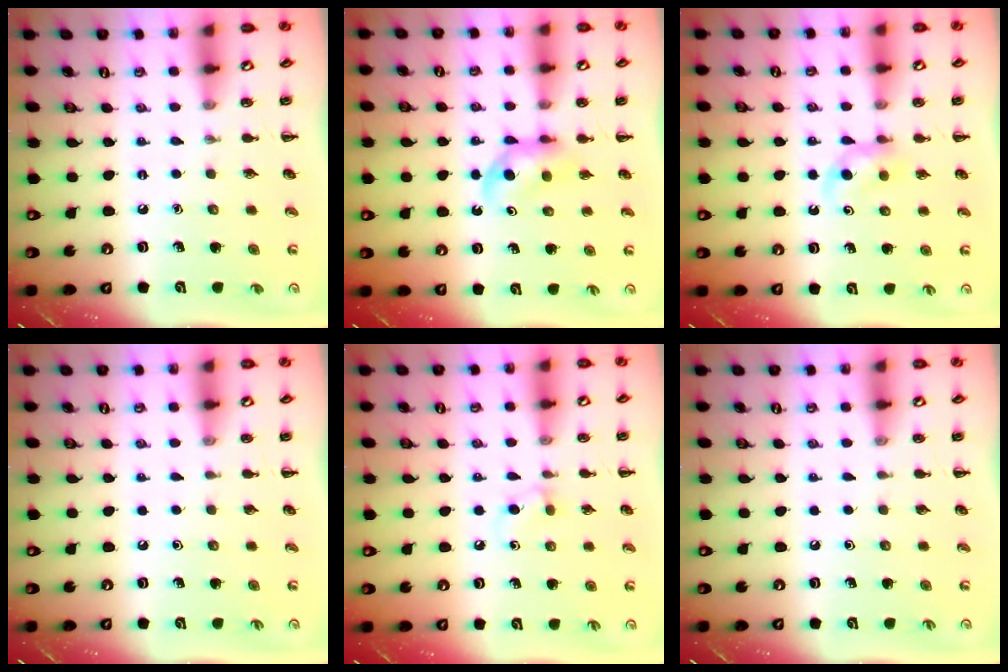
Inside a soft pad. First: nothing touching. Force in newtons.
{"total": 4.0, "press": 3.8, "slide": 1.1}
{"total": 3.8, "press": 3.5, "slide": 1.6}
{"total": 0.0}
{"total": 3.6, "press": 3.3, "slide": 1.5}
{"total": 0.0}